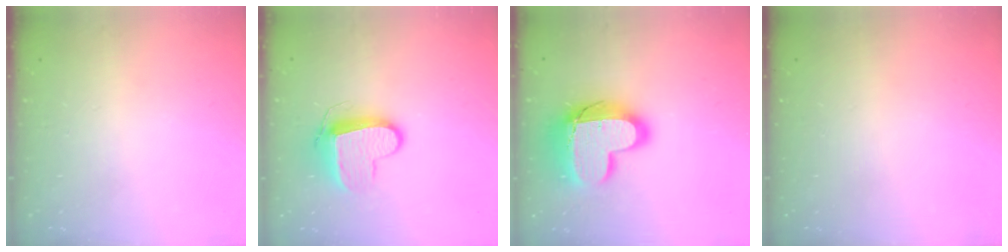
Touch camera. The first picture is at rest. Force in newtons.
{"total": 10.9, "press": 10.8, "slide": 0.6}
{"total": 18.5, "press": 18.5, "slide": 1.2}
{"total": 0.0}